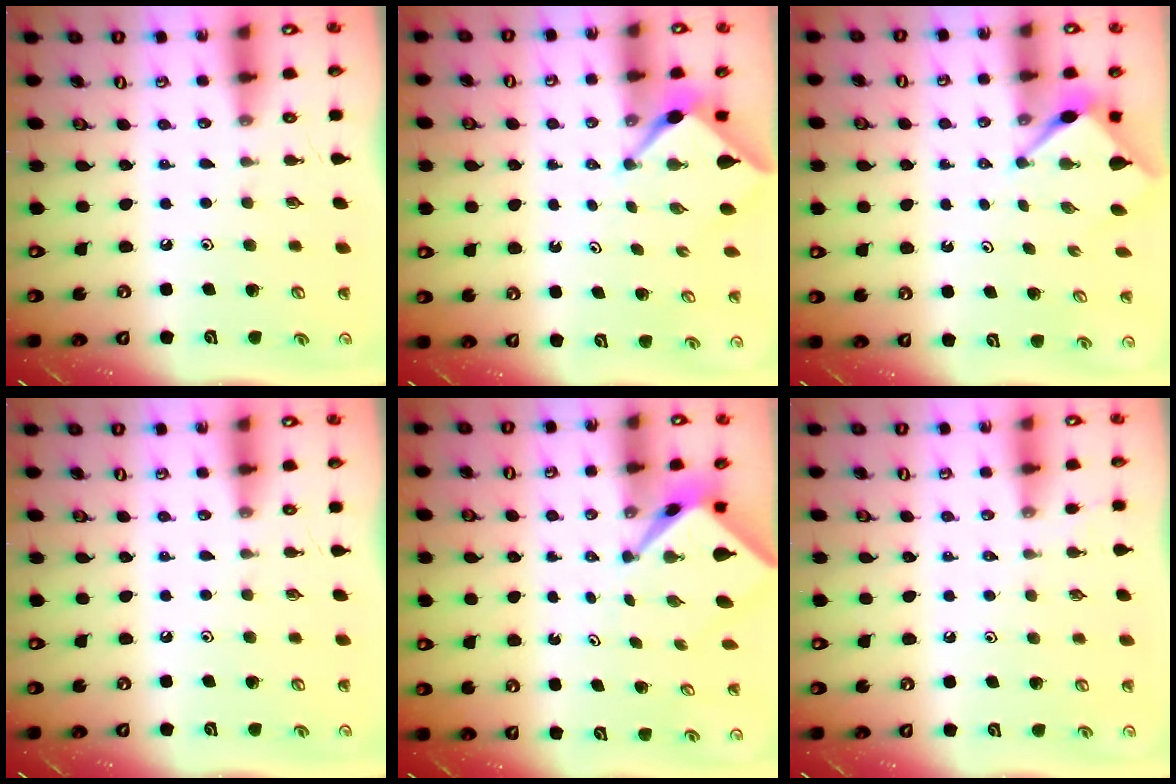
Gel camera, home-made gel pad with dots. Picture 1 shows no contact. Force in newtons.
{"total": 2.2, "press": 2.2, "slide": 0.3}
{"total": 2.8, "press": 2.8, "slide": 0.3}
{"total": 0.0}
{"total": 2.7, "press": 2.7, "slide": 0.2}
{"total": 0.9, "press": 0.9, "slide": 0.2}